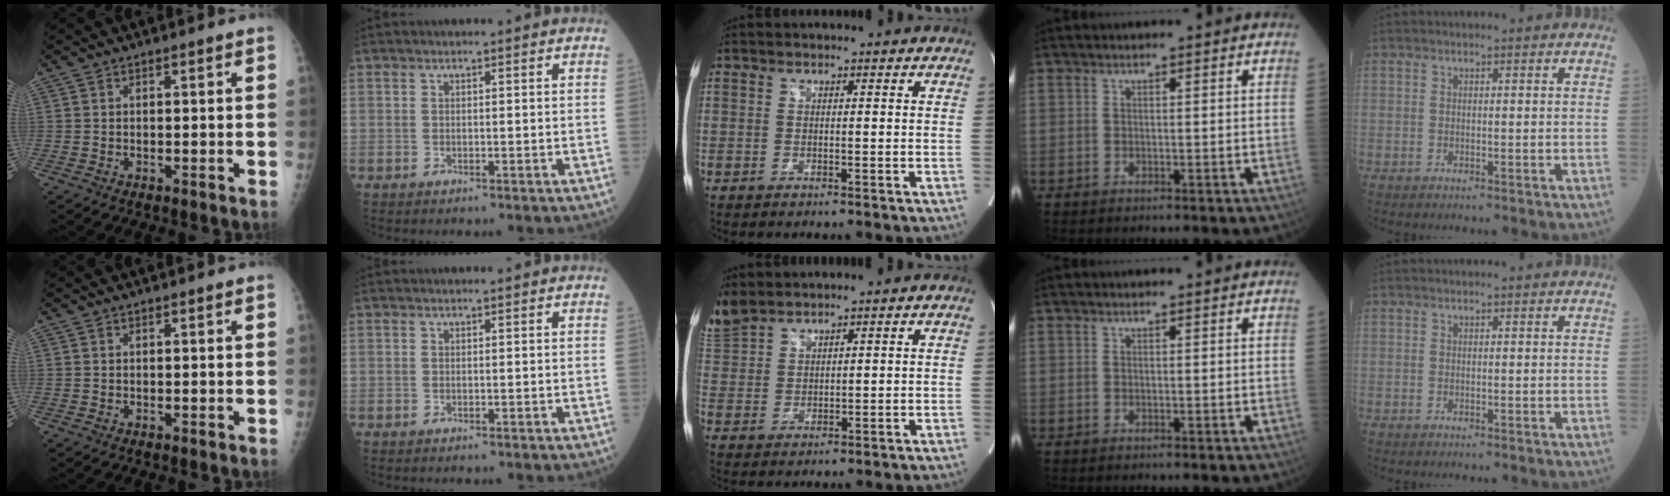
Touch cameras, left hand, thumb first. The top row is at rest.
{"middle": {"total": 7.0, "force": [6.4, 2.1, 1.8], "torque": [-0.064, 0.016, 0.144]}}